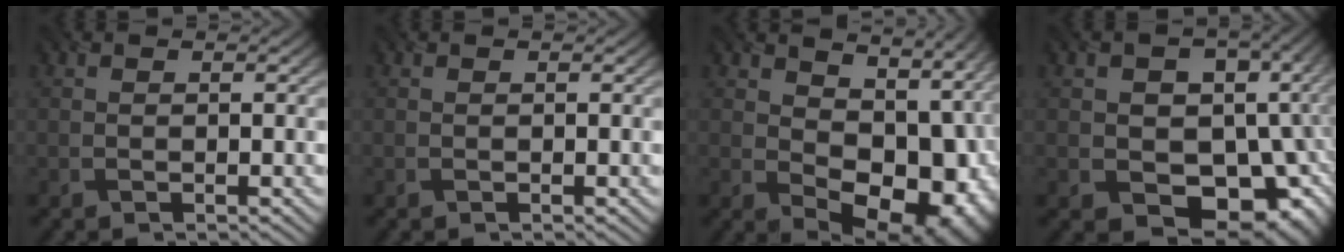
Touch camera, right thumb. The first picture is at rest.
{"total": 0.0}
{"total": 13.5, "force": [1.0, 9.1, 9.8], "torque": [-0.123, -0.029, 0.042]}
{"total": 13.9, "force": [-2.5, 10.9, 8.3], "torque": [-0.096, -0.003, -0.043]}